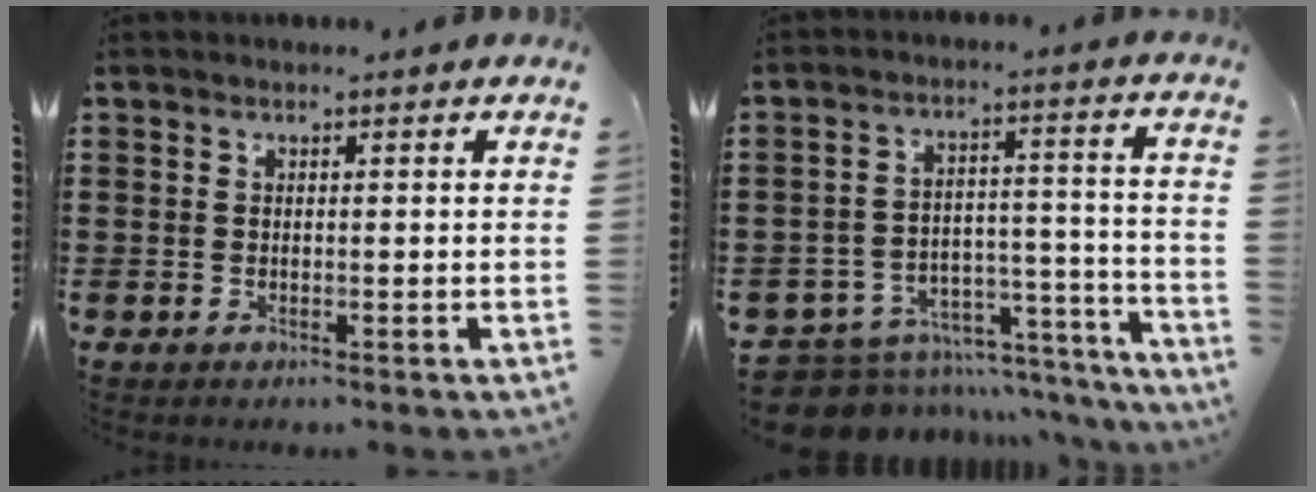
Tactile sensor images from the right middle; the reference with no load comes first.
{"total": 6.3, "force": [-5.6, 2.8, 0.8], "torque": [-0.029, 0.005, -0.110]}